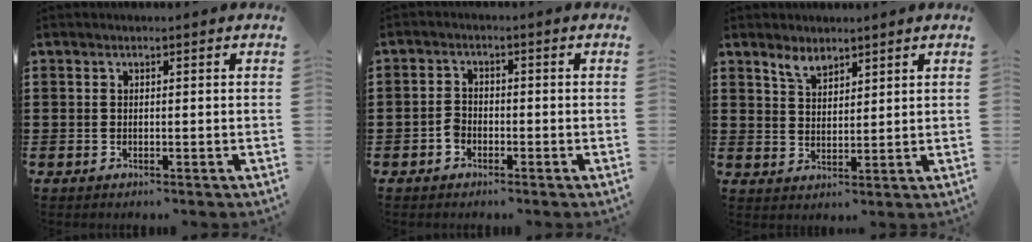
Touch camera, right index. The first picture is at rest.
{"total": 2.5, "force": [-1.2, 1.7, 1.3], "torque": [-0.026, 0.003, -0.024]}
{"total": 3.5, "force": [2.9, 1.6, 1.3], "torque": [-0.033, 0.005, 0.055]}